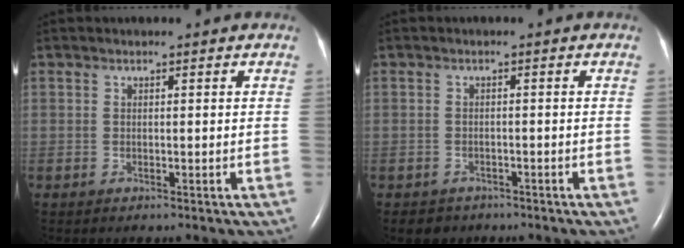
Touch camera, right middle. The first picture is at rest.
{"total": 3.0, "force": [-2.2, 2.0, -0.1], "torque": [-0.011, 0.006, -0.031]}